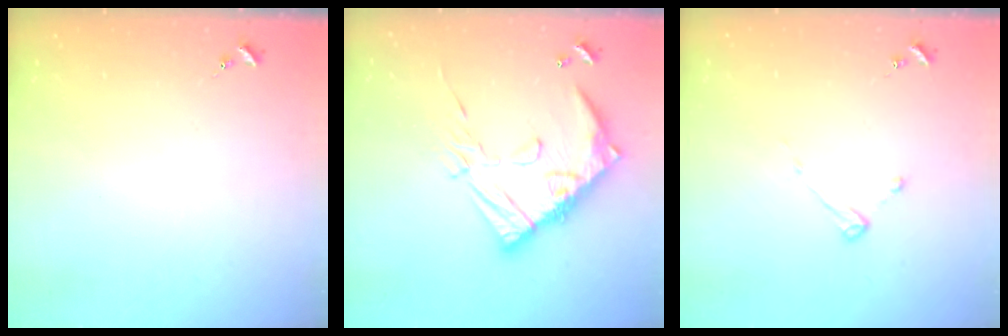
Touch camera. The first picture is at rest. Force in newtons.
{"total": 18.4, "press": 18.3, "slide": 1.5}
{"total": 2.6, "press": 2.6, "slide": 0.4}